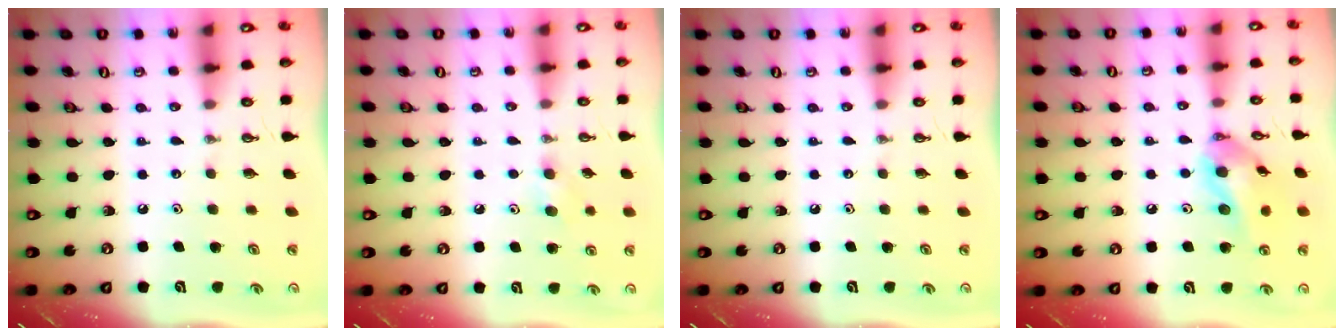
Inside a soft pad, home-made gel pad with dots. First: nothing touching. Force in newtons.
{"total": 5.2, "press": 5.1, "slide": 0.8}
{"total": 0.0}
{"total": 13.6, "press": 13.5, "slide": 2.3}